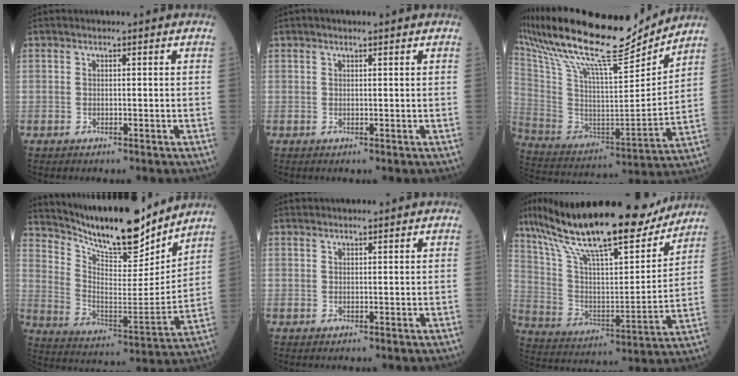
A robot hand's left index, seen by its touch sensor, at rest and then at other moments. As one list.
[{"total": 1.0, "force": [0.7, 0.2, 0.7], "torque": [-0.015, 0.008, 0.011]}, {"total": 23.6, "force": [20.5, 3.0, 11.3], "torque": [-0.232, -0.011, 0.344]}, {"total": 17.5, "force": [15.8, 3.0, 6.9], "torque": [-0.136, -0.026, 0.262]}, {"total": 2.3, "force": [2.2, 0.3, 0.6], "torque": [-0.006, 0.027, 0.037]}, {"total": 26.7, "force": [21.5, 5.3, 14.9], "torque": [-0.268, 0.009, 0.347]}]